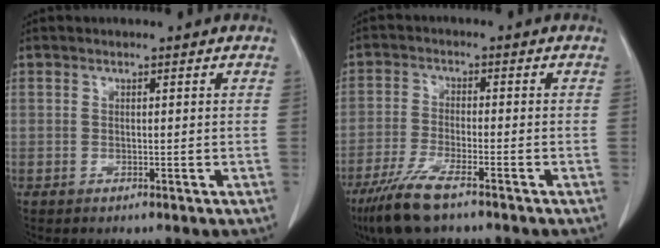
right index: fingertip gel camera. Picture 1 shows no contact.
{"total": 7.7, "force": [-5.4, 1.1, 5.4], "torque": [-0.113, -0.021, -0.097]}